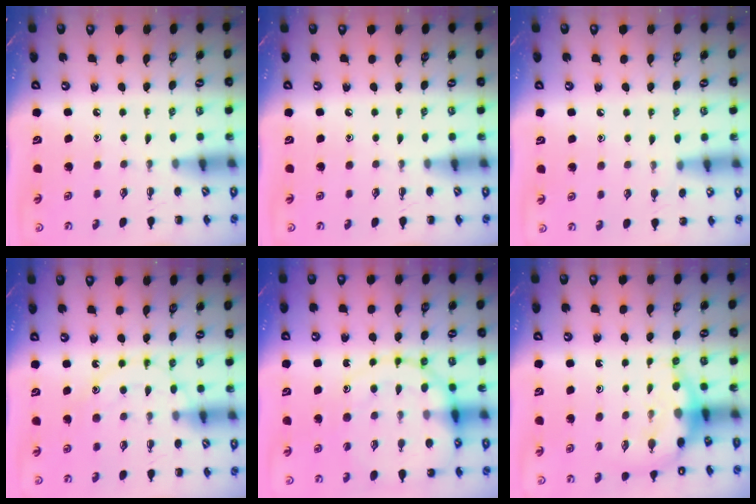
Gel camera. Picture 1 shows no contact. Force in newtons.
{"total": 0.0}
{"total": 6.3, "press": 6.0, "slide": 2.0}
{"total": 12.4, "press": 12.4, "slide": 1.3}
{"total": 14.8, "press": 14.6, "slide": 2.9}
{"total": 7.0, "press": 6.9, "slide": 1.6}